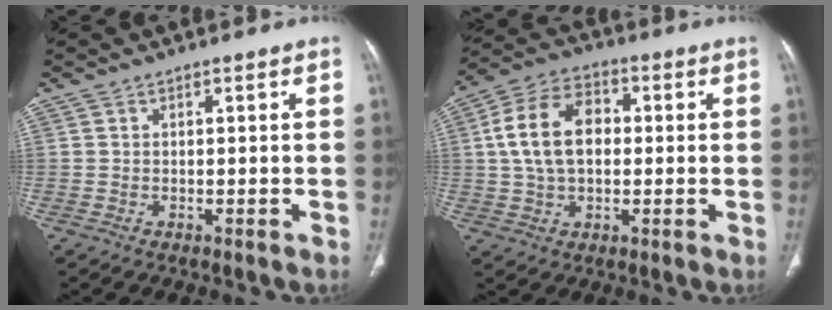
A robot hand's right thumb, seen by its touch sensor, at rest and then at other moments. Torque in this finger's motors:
{"motor_torque": [0.46, 0.88, 1.39, 0.16, 0.41]}